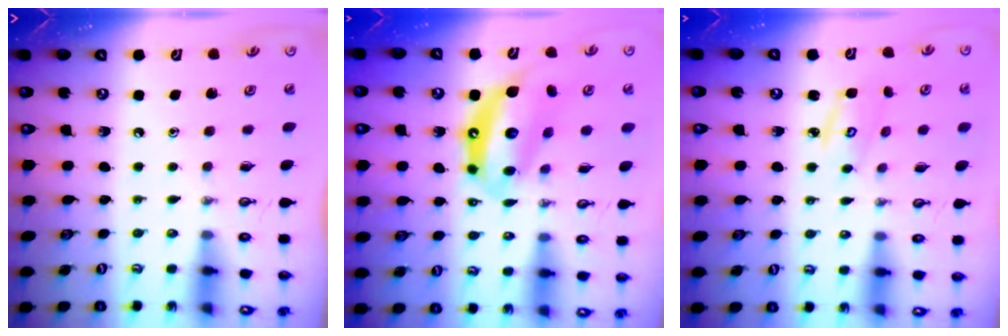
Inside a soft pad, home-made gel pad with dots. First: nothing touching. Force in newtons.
{"total": 13.6, "press": 13.5, "slide": 1.5}
{"total": 3.5, "press": 3.5, "slide": 0.2}